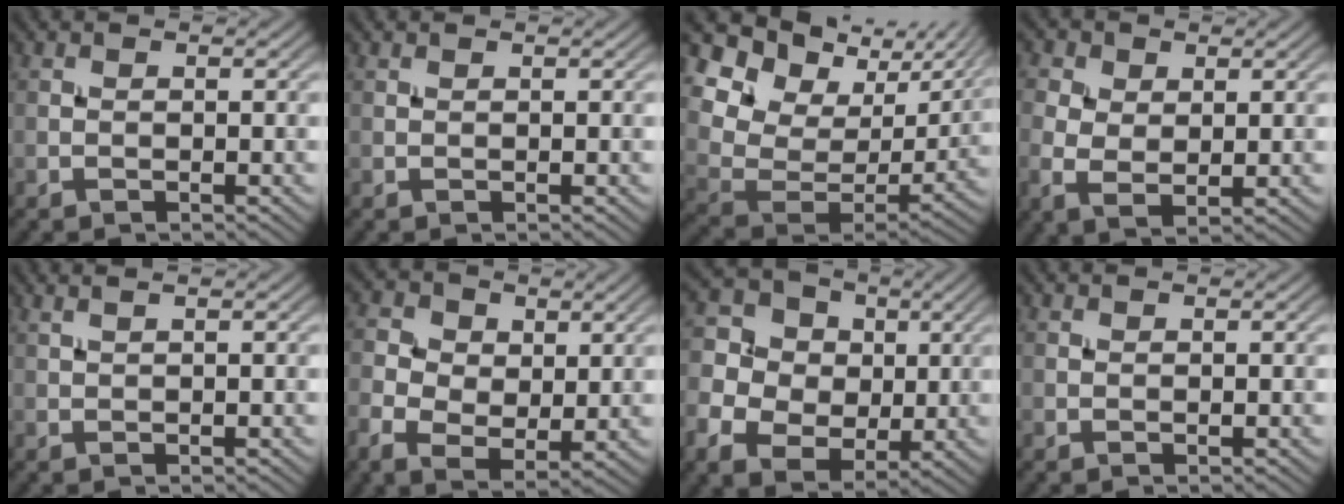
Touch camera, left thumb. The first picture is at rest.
{"total": 0.0}
{"total": 16.0, "force": [8.7, 10.1, 8.9], "torque": [-0.207, 0.005, 0.175]}
{"total": 4.7, "force": [1.0, 3.1, 3.5], "torque": [-0.087, 0.001, 0.016]}
{"total": 1.7, "force": [1.2, 0.3, 1.2], "torque": [-0.021, 0.003, 0.011]}
{"total": 7.1, "force": [0.6, 5.0, 4.9], "torque": [-0.120, -0.006, 0.009]}
{"total": 9.6, "force": [0.5, 8.3, 4.9], "torque": [-0.150, 0.003, 0.004]}
{"total": 0.0}